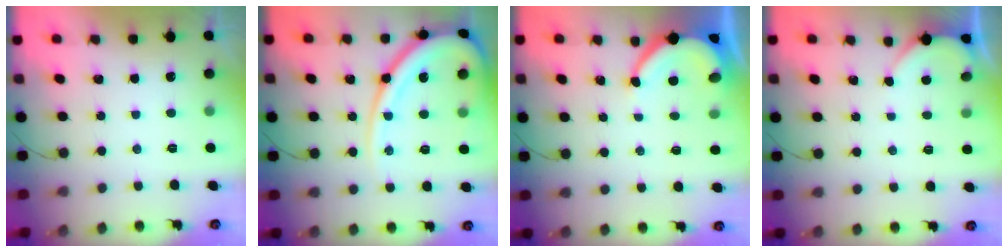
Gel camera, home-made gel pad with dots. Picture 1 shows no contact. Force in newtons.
{"total": 17.4, "press": 17.3, "slide": 1.7}
{"total": 6.8, "press": 6.8, "slide": 0.9}
{"total": 2.3, "press": 2.3, "slide": 0.3}